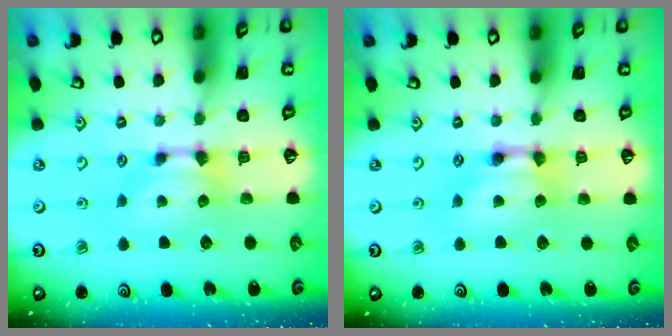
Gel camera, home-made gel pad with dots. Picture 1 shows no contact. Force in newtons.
{"total": 1.9, "press": 1.9, "slide": 0.1}